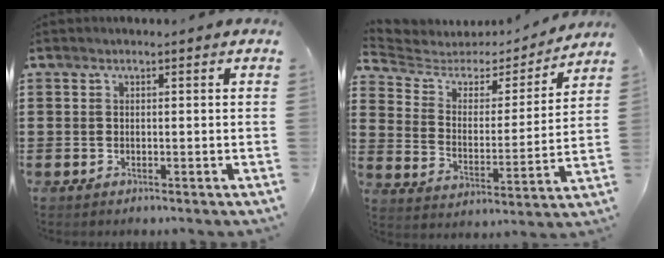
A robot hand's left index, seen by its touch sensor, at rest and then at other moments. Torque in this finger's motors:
{"motor_torque": [2.14, 0.00, 0.13, 0.01]}